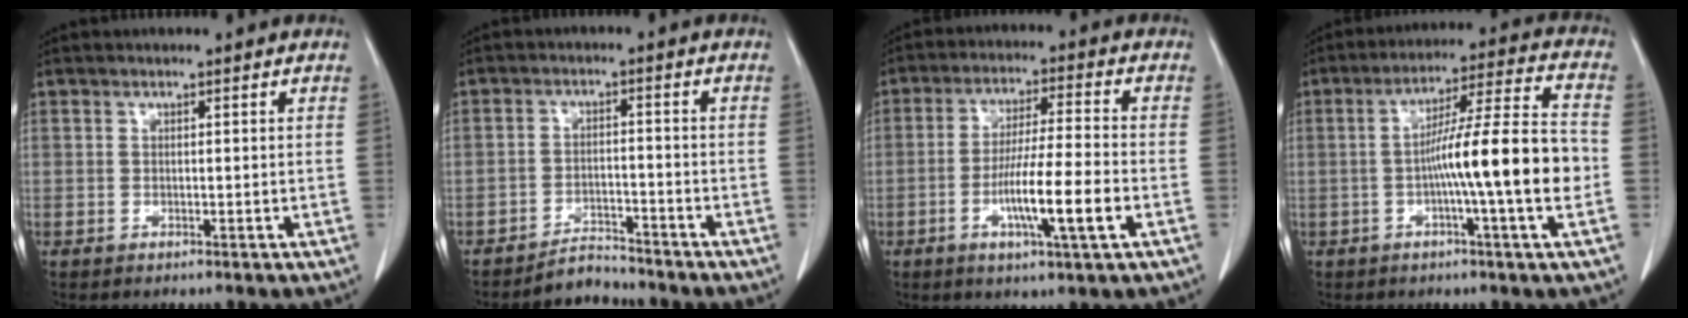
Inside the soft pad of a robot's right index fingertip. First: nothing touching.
{"total": 3.8, "force": [-3.7, 0.7, -0.1], "torque": [0.000, -0.006, -0.061]}
{"total": 10.7, "force": [-3.4, 0.1, 10.1], "torque": [-0.184, -0.010, -0.063]}
{"total": 14.1, "force": [-2.6, -0.6, 13.9], "torque": [-0.225, 0.010, -0.048]}